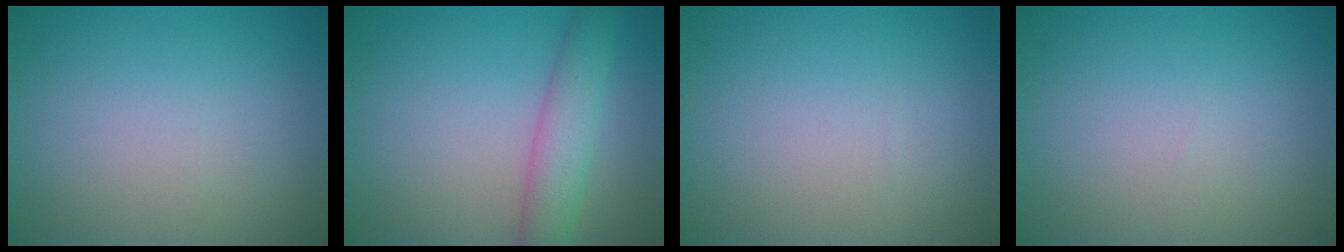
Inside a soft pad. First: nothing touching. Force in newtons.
{"total": 3.9, "press": 3.9, "slide": 0.1}
{"total": 0.0}
{"total": 0.0}